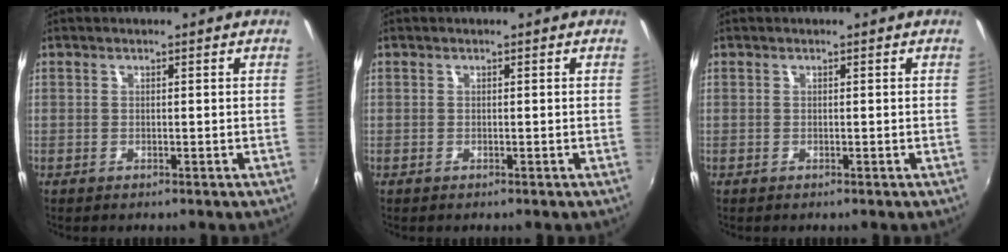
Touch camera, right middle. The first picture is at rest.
{"total": 0.0}
{"total": 0.0}